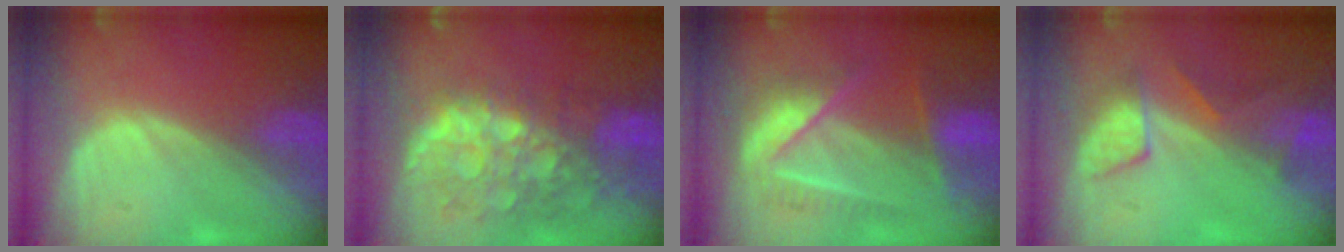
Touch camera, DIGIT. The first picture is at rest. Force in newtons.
{"total": 11.1, "press": 9.6, "slide": 5.6}
{"total": 7.8, "press": 7.6, "slide": 1.8}
{"total": 5.2, "press": 5.0, "slide": 1.2}